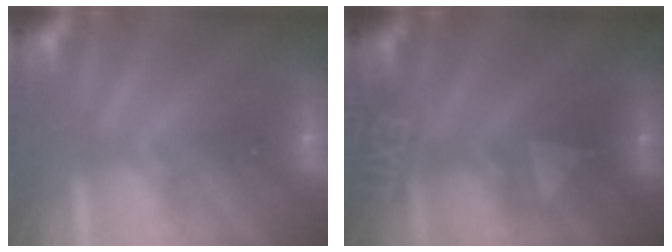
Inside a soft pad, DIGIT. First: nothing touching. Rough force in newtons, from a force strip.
{"total": 2.4}